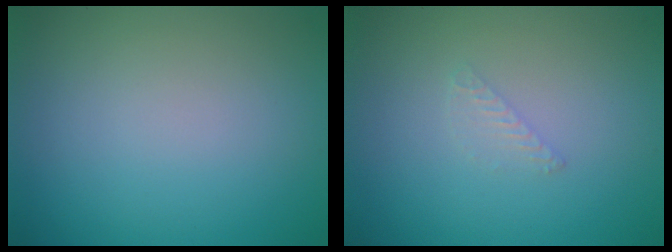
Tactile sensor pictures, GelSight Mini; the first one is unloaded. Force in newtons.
{"total": 0.8, "press": 0.8, "slide": 0.0}